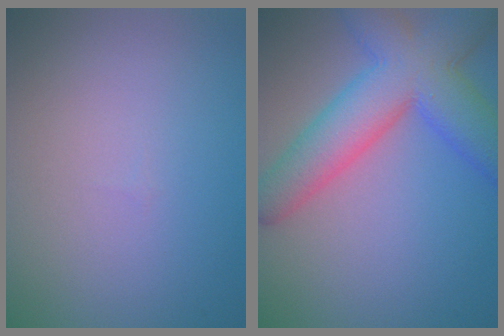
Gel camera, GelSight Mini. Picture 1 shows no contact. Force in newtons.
{"total": 9.0, "press": 9.0, "slide": 0.3}